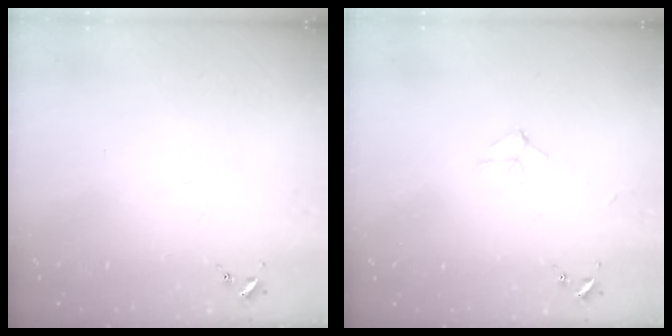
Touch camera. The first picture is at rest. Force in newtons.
{"total": 5.5, "press": 5.5, "slide": 0.6}